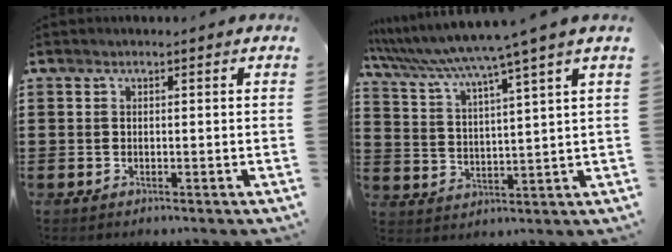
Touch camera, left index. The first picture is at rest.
{"total": 5.6, "force": [4.7, -1.5, 2.7], "torque": [-0.074, -0.043, 0.071]}